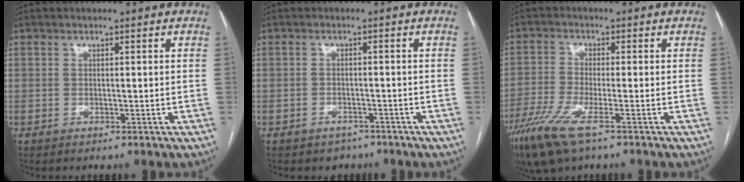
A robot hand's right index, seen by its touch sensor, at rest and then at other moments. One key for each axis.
{"total": 3.1, "fx": -2.3, "fy": 2.1, "fz": 0.1, "tx": -0.005, "ty": 0.009, "tz": -0.028}
{"total": 8.6, "fx": -5.2, "fy": 1.4, "fz": 6.6, "tx": -0.144, "ty": -0.021, "tz": -0.098}